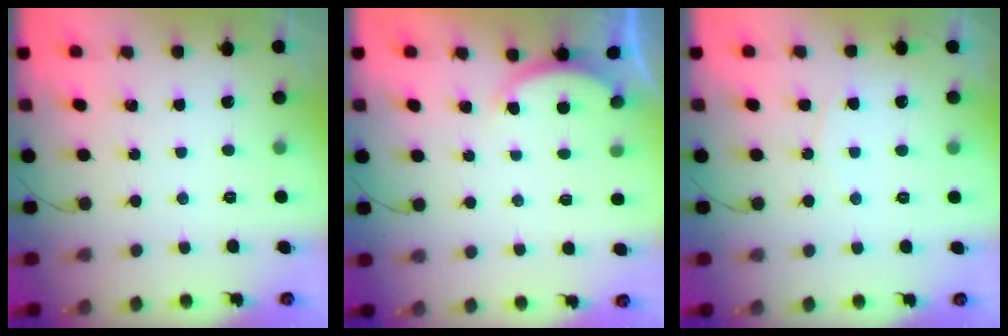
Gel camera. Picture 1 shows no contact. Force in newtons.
{"total": 1.9, "press": 1.8, "slide": 0.5}
{"total": 3.9, "press": 3.8, "slide": 0.5}